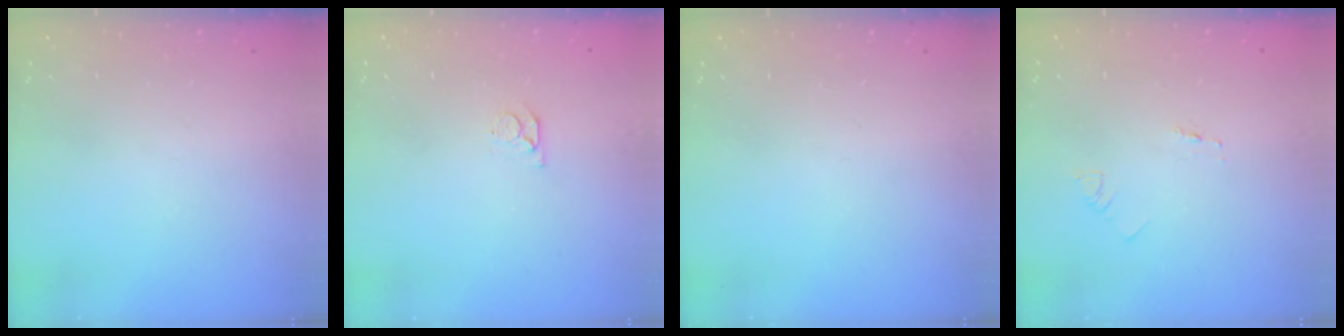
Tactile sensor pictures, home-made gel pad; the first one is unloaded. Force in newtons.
{"total": 3.5, "press": 3.5, "slide": 0.6}
{"total": 0.0}
{"total": 1.6, "press": 1.6, "slide": 0.1}